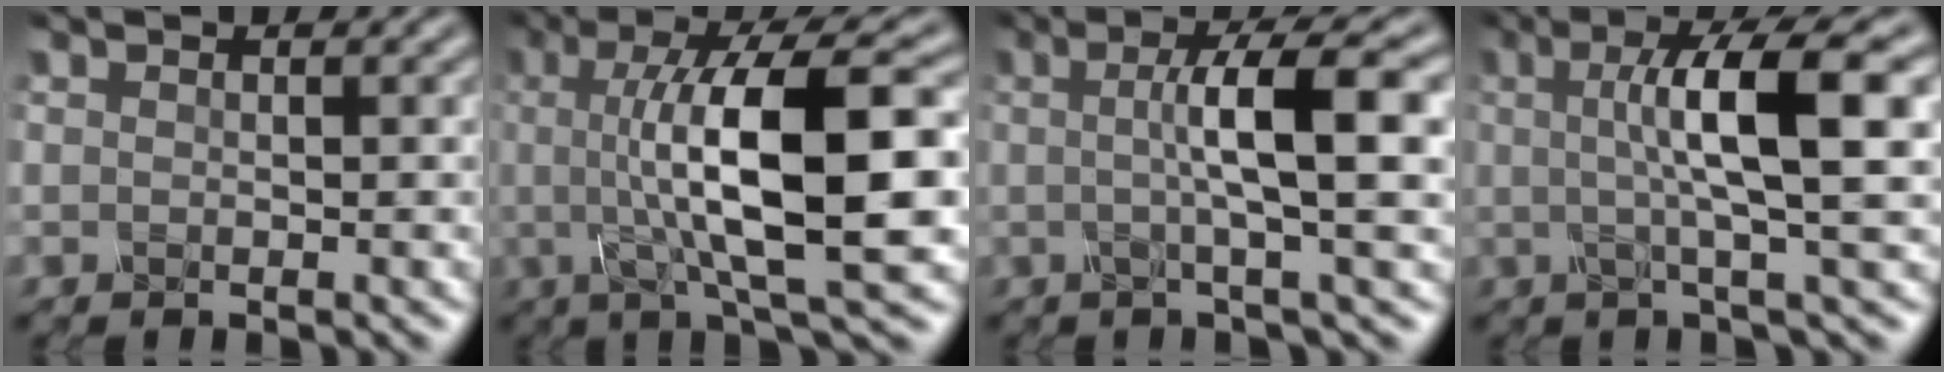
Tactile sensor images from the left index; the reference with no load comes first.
{"total": 12.3, "force": [0.5, 3.2, 11.8], "torque": [-0.167, 0.011, 0.005]}
{"total": 7.1, "force": [0.6, 1.3, 7.0], "torque": [-0.102, 0.013, 0.005]}
{"total": 8.1, "force": [1.2, 1.5, 7.9], "torque": [-0.108, 0.011, 0.015]}